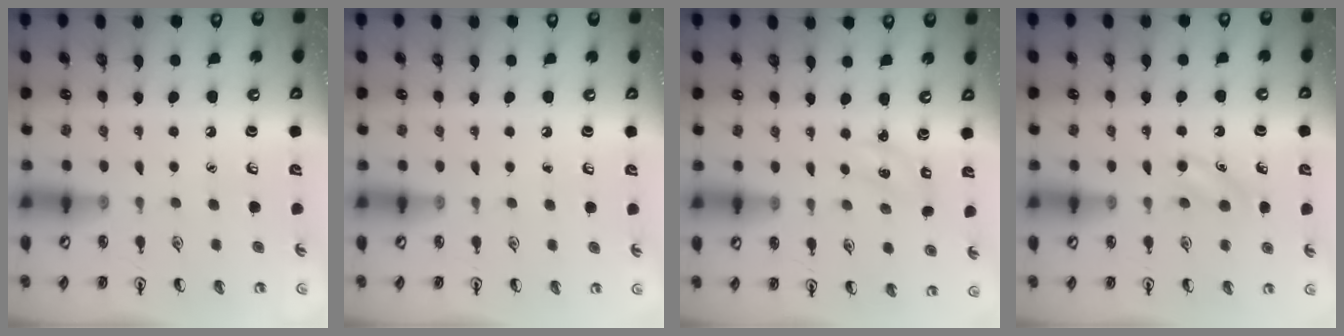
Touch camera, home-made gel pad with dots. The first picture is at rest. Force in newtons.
{"total": 0.0}
{"total": 1.4, "press": 1.3, "slide": 0.5}
{"total": 4.5, "press": 4.2, "slide": 1.4}